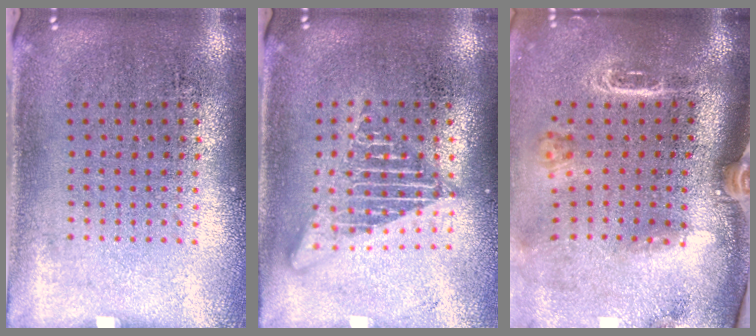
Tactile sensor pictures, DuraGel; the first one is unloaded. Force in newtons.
{"total": 2.7, "press": 2.7, "slide": 0.3}
{"total": 2.6, "press": 1.9, "slide": 1.7}